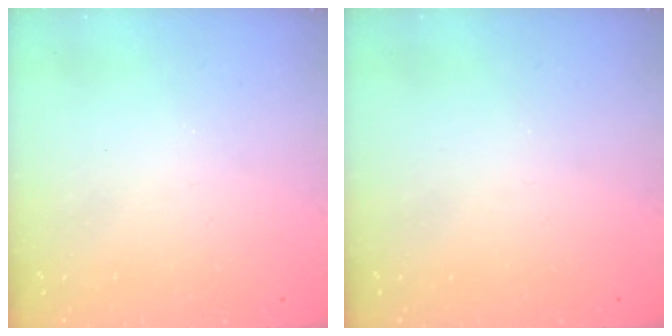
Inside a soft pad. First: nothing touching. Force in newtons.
{"total": 0.0}